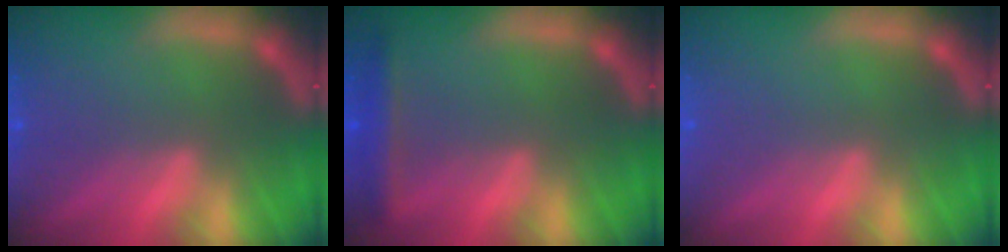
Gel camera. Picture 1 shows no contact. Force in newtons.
{"total": 2.4}
{"total": 0.0}